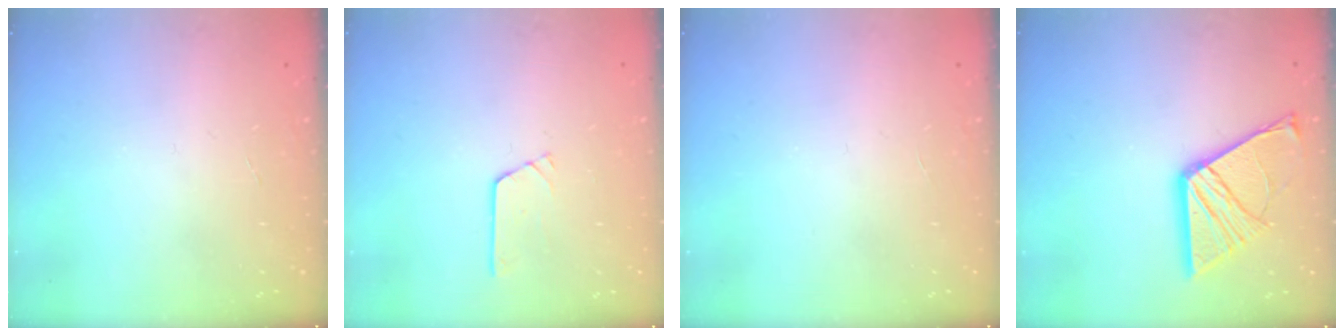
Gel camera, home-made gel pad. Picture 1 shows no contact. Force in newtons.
{"total": 4.7, "press": 4.7, "slide": 0.3}
{"total": 0.0}
{"total": 14.5, "press": 14.5, "slide": 1.1}